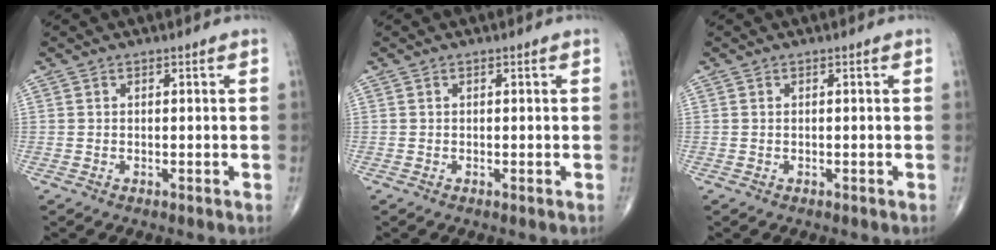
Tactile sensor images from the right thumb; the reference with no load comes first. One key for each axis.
{"total": 0.0}
{"total": 0.0}